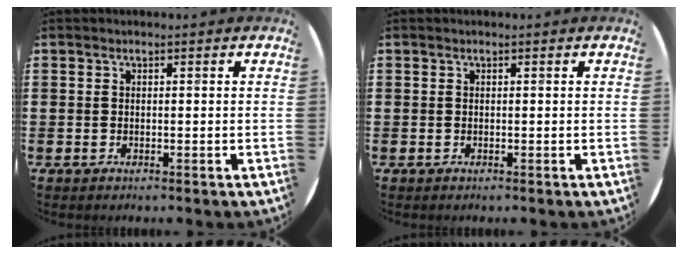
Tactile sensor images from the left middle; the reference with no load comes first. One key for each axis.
{"total": 0.0}